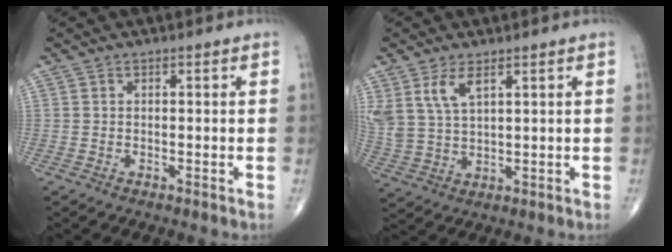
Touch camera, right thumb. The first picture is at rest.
{"total": 6.8, "force": [3.6, 3.0, 4.9], "torque": [-0.106, -0.011, 0.084]}